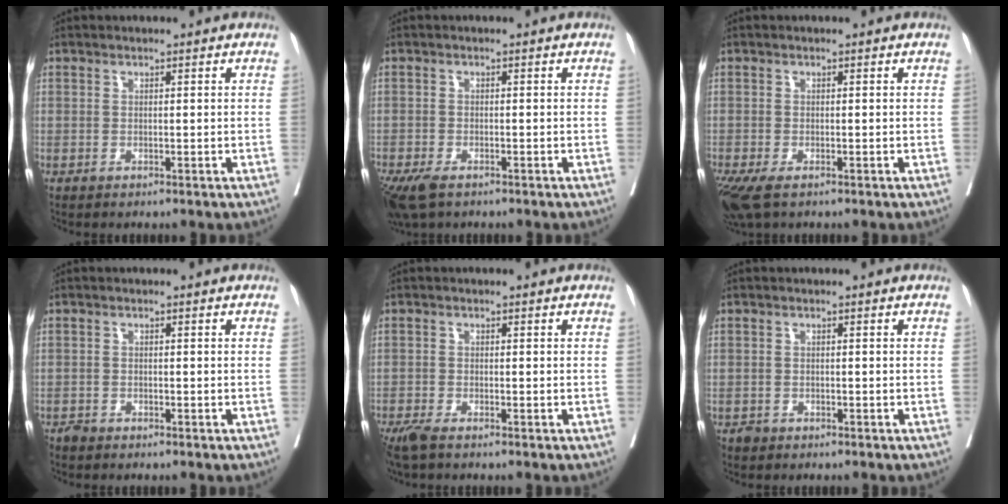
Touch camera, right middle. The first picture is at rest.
{"total": 6.4, "force": [-4.4, 2.7, 3.8], "torque": [-0.077, -0.015, -0.075]}
{"total": 5.4, "force": [-3.5, 2.1, 3.5], "torque": [-0.071, -0.017, -0.063]}
{"total": 1.0, "force": [-0.9, 0.3, 0.0], "torque": [-0.002, 0.001, -0.019]}
{"total": 3.1, "force": [-2.5, 0.4, 1.8], "torque": [-0.038, -0.010, -0.049]}
{"total": 1.1, "force": [-0.8, 0.7, -0.1], "torque": [-0.003, 0.003, -0.016]}